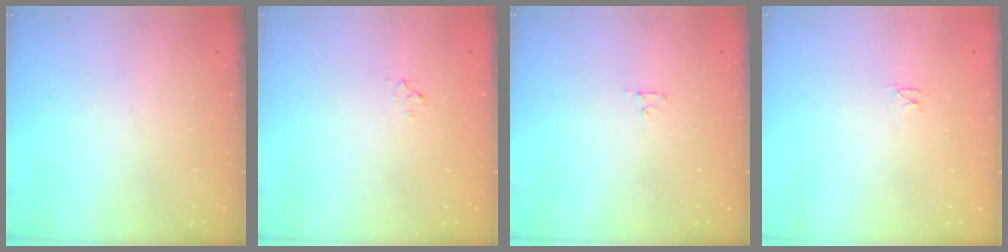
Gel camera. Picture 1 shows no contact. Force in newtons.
{"total": 2.3, "press": 2.3, "slide": 0.2}
{"total": 2.7, "press": 2.7, "slide": 0.3}
{"total": 2.6, "press": 2.6, "slide": 0.3}